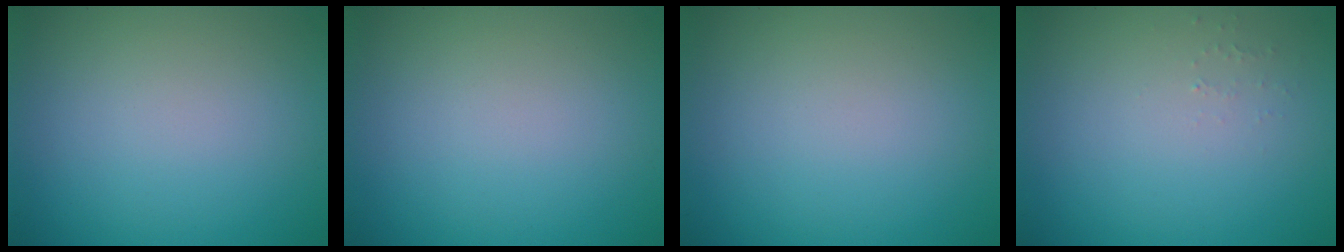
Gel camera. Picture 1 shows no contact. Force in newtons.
{"total": 0.0}
{"total": 0.0}
{"total": 0.5, "press": 0.5, "slide": 0.1}